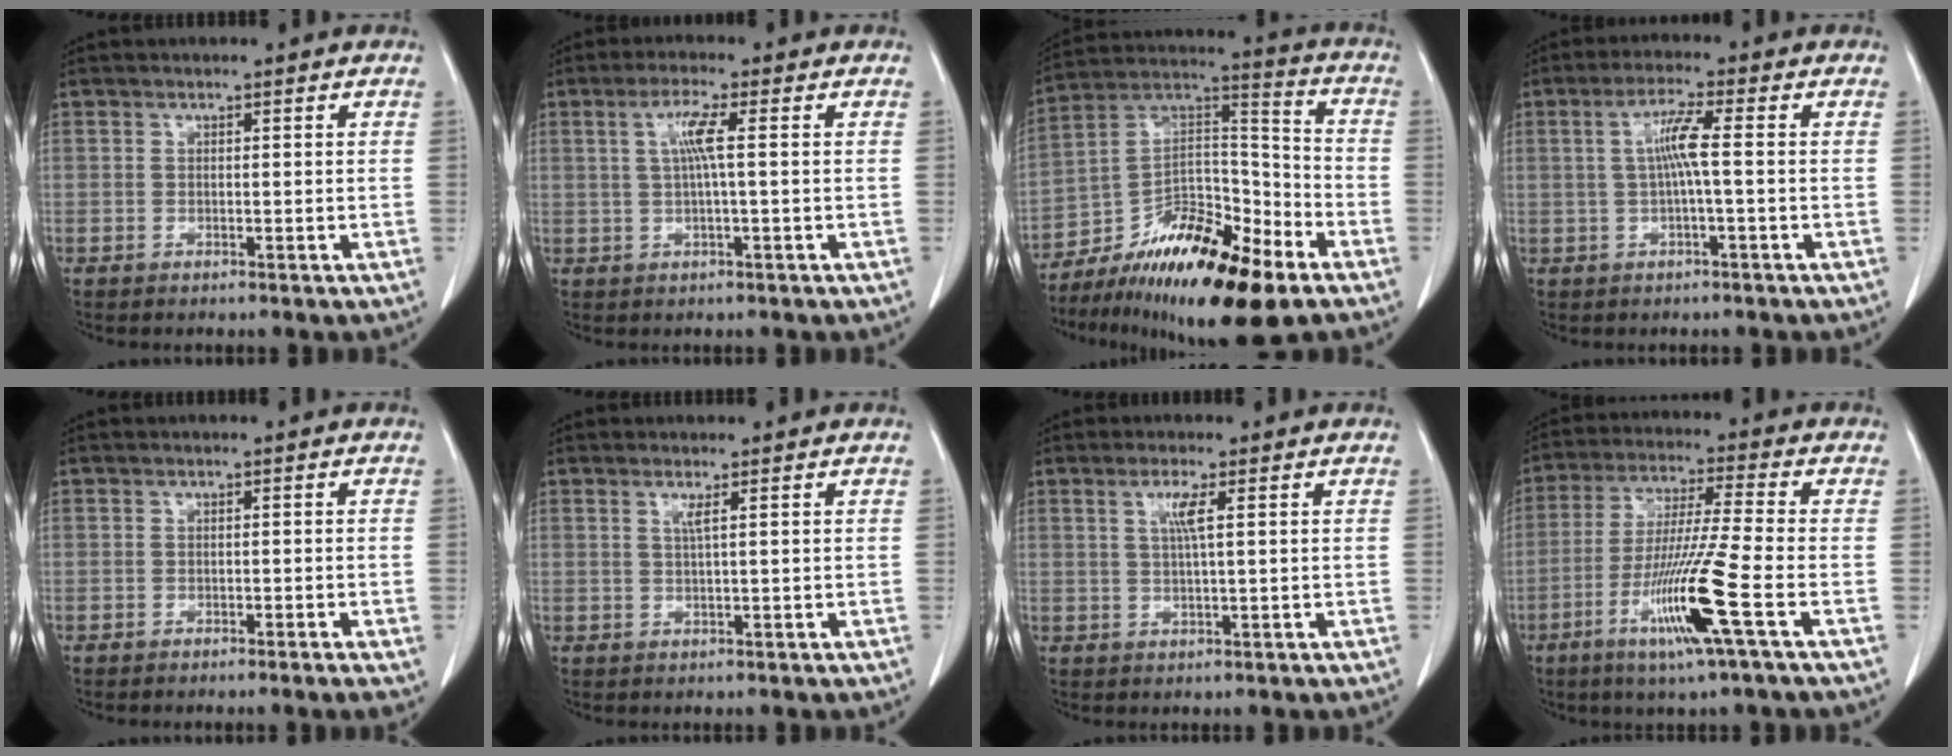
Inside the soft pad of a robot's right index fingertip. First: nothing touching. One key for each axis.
{"total": 4.3, "fx": 0.8, "fy": 0.0, "fz": 4.2, "tx": -0.084, "ty": 0.007, "tz": 0.017}
{"total": 20.5, "fx": -13.1, "fy": 5.2, "fz": 14.9, "tx": -0.244, "ty": 0.016, "tz": -0.216}
{"total": 4.8, "fx": 0.3, "fy": 0.1, "fz": 4.8, "tx": -0.093, "ty": 0.011, "tz": 0.005}
{"total": 2.6, "fx": -1.5, "fy": 0.4, "fz": 2.1, "tx": -0.022, "ty": -0.005, "tz": -0.019}
{"total": 1.4, "fx": 0.6, "fy": -0.3, "fz": 1.2, "tx": -0.031, "ty": -0.002, "tz": 0.012}
{"total": 3.1, "fx": 1.0, "fy": -0.2, "fz": 2.9, "tx": -0.060, "ty": 0.000, "tz": 0.019}
{"total": 12.6, "fx": -5.1, "fy": -1.4, "fz": 11.4, "tx": -0.225, "ty": -0.024, "tz": -0.101}